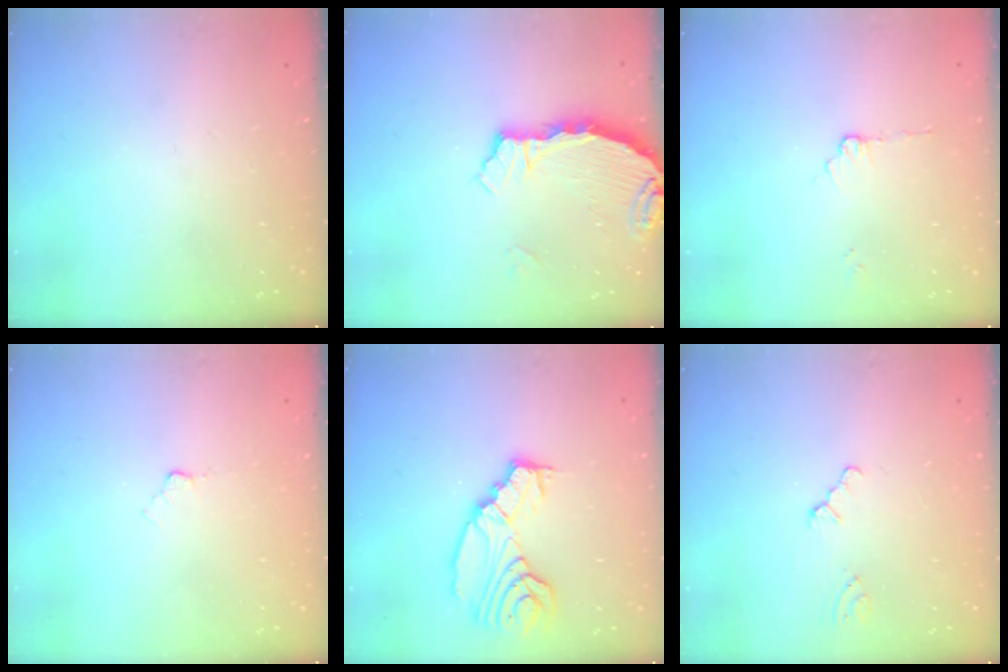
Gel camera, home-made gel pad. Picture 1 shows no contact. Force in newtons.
{"total": 3.4, "press": 3.3, "slide": 0.4}
{"total": 3.6, "press": 3.5, "slide": 0.4}
{"total": 3.4, "press": 3.4, "slide": 0.5}
{"total": 11.5, "press": 11.5, "slide": 1.0}
{"total": 0.0}